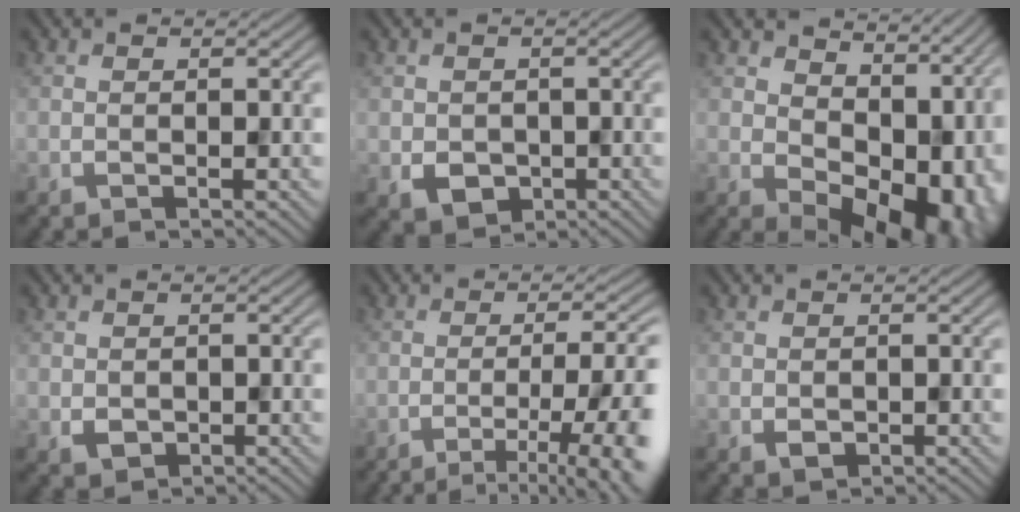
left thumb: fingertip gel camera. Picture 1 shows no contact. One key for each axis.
{"total": 2.8, "fx": -0.9, "fy": 2.6, "fz": 0.6, "tx": -0.014, "ty": -0.012, "tz": -0.013}
{"total": 11.5, "fx": 3.1, "fy": 7.8, "fz": 7.8, "tx": -0.082, "ty": -0.020, "tz": 0.080}
{"total": 1.8, "fx": -0.4, "fy": 1.7, "fz": 0.3, "tx": -0.010, "ty": -0.005, "tz": -0.001}
{"total": 10.0, "fx": -4.2, "fy": 2.6, "fz": 8.8, "tx": -0.100, "ty": 0.003, "tz": -0.052}
{"total": 1.5, "fx": -0.4, "fy": 1.4, "fz": 0.4, "tx": -0.011, "ty": -0.003, "tz": 0.000}